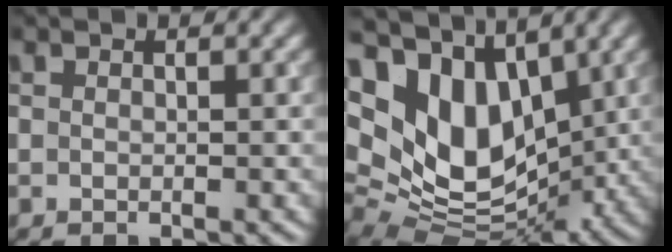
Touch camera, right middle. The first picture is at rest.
{"total": 12.6, "force": [4.4, 8.0, 8.7], "torque": [-0.180, -0.001, 0.080]}